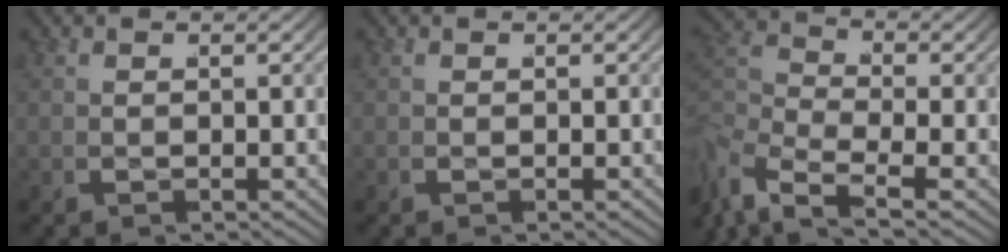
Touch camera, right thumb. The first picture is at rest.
{"total": 0.0}
{"total": 5.6, "force": [-2.7, 3.6, 3.3], "torque": [-0.094, -0.028, -0.048]}